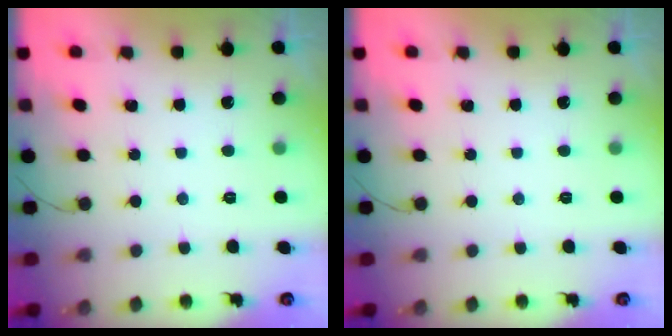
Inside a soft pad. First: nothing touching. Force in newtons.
{"total": 0.0}